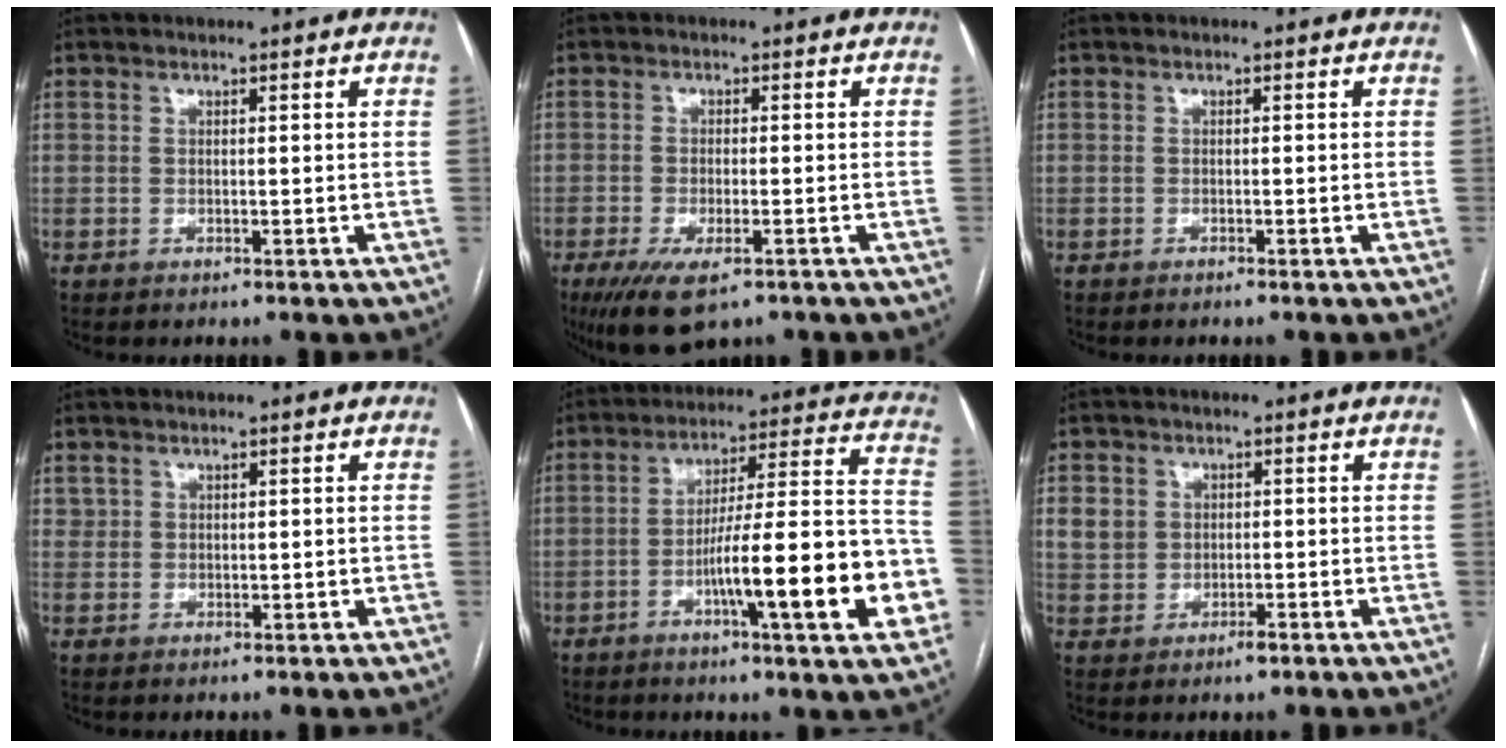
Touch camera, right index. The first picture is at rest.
{"total": 8.1, "force": [-5.1, 2.6, 5.7], "torque": [-0.098, -0.018, -0.079]}
{"total": 0.7, "force": [-0.6, -0.2, 0.3], "torque": [-0.006, 0.001, -0.009]}
{"total": 1.4, "force": [0.8, 1.2, 0.2], "torque": [0.003, 0.000, 0.016]}
{"total": 19.1, "force": [-6.1, 1.9, 18.0], "torque": [-0.225, 0.020, -0.085]}
{"total": 4.2, "force": [0.0, 3.6, 2.2], "torque": [-0.038, 0.009, 0.006]}